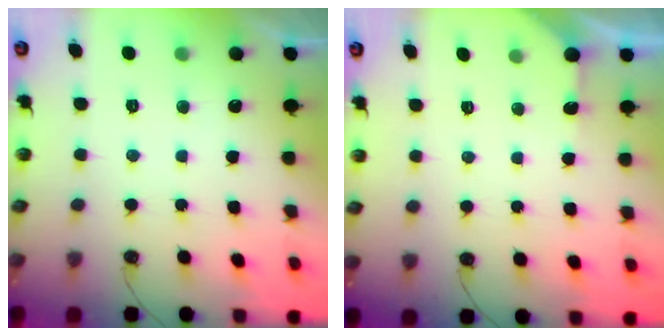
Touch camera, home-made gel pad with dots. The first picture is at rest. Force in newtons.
{"total": 3.8, "press": 3.8, "slide": 0.3}